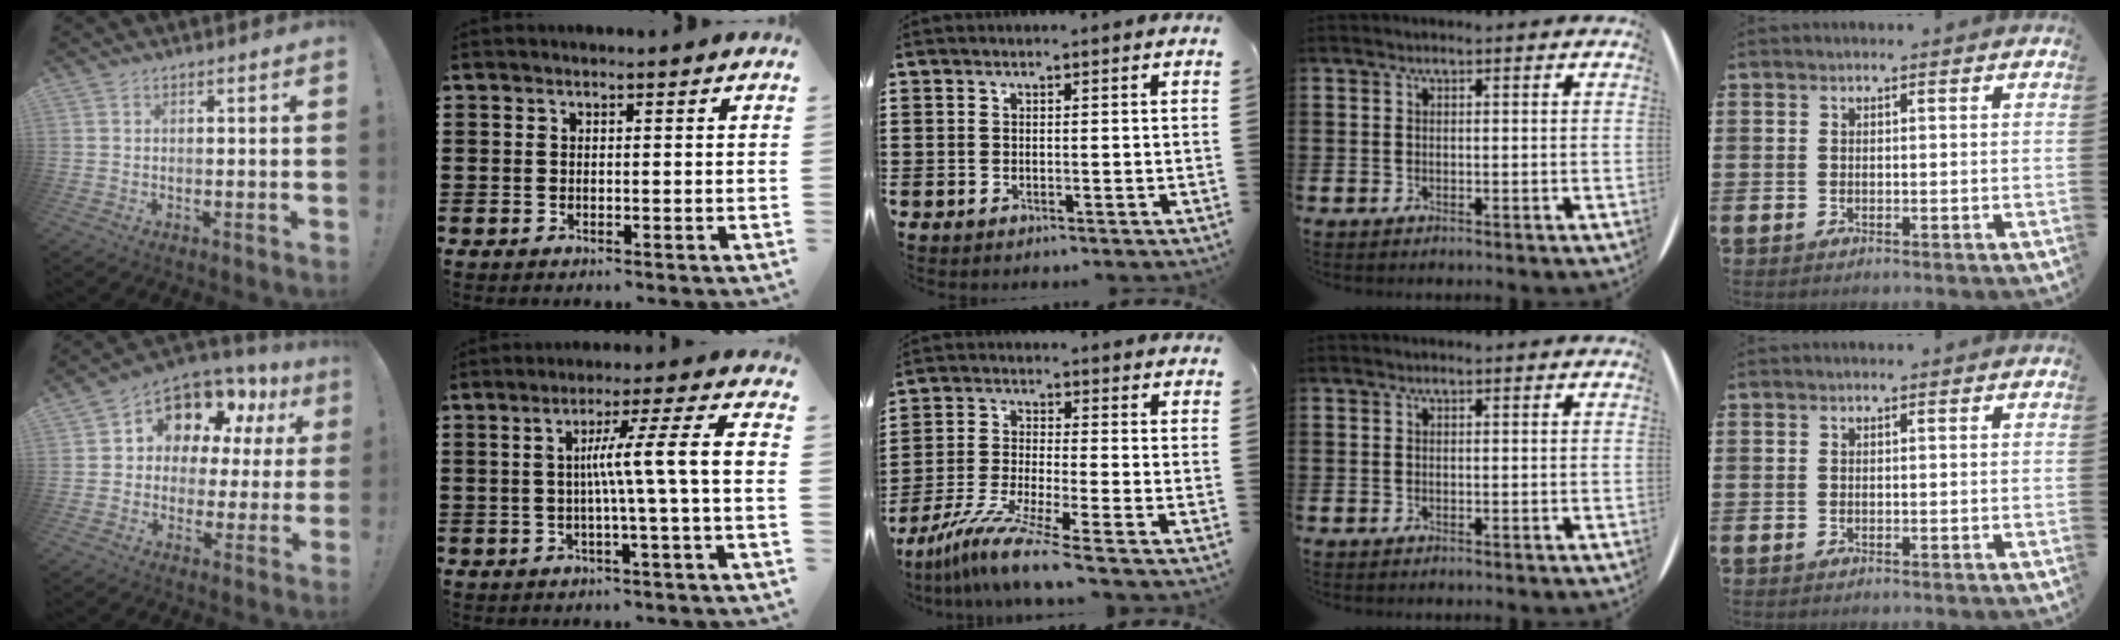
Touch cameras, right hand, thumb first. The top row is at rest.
{"thumb": {"total": 11.2, "force": [6.4, 7.5, 5.3], "torque": [-0.084, -0.056, 0.118]}, "index": {"total": 8.1, "force": [-0.4, -0.9, 8.1], "torque": [-0.147, -0.003, -0.018]}, "middle": {"total": 7.7, "force": [-6.0, -0.3, 4.7], "torque": [-0.100, -0.017, -0.118]}}